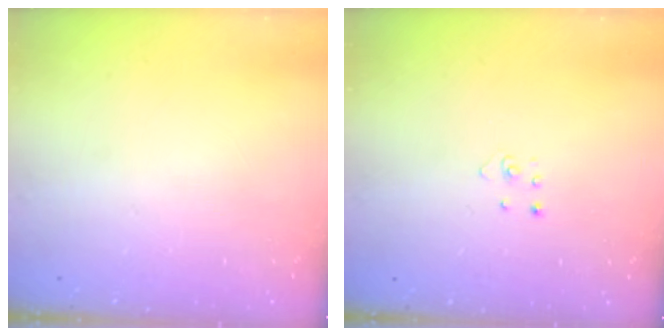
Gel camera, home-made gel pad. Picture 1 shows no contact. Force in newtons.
{"total": 2.2, "press": 2.2, "slide": 0.2}